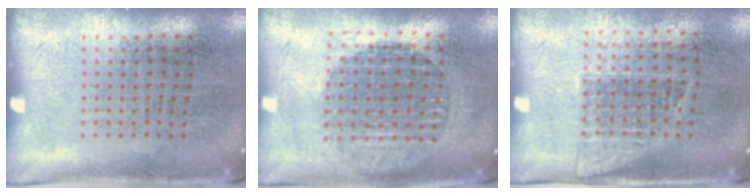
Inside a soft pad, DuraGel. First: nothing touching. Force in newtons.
{"total": 1.8, "press": 1.5, "slide": 0.9}
{"total": 1.1, "press": 1.0, "slide": 0.6}